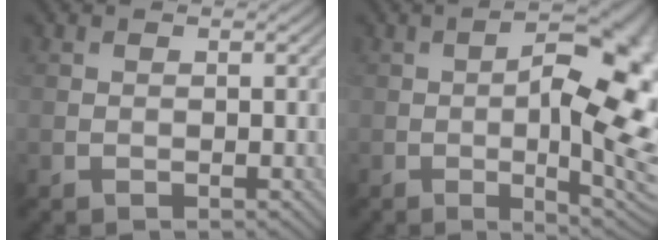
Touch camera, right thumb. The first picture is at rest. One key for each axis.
{"total": 14.5, "fx": -0.8, "fy": 5.6, "fz": 13.3, "tx": -0.158, "ty": -0.004, "tz": -0.024}